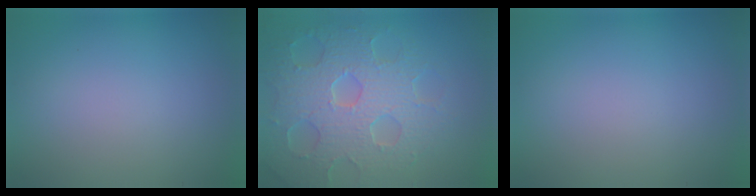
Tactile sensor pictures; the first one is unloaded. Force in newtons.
{"total": 7.8, "press": 6.0, "slide": 5.1}
{"total": 0.0}